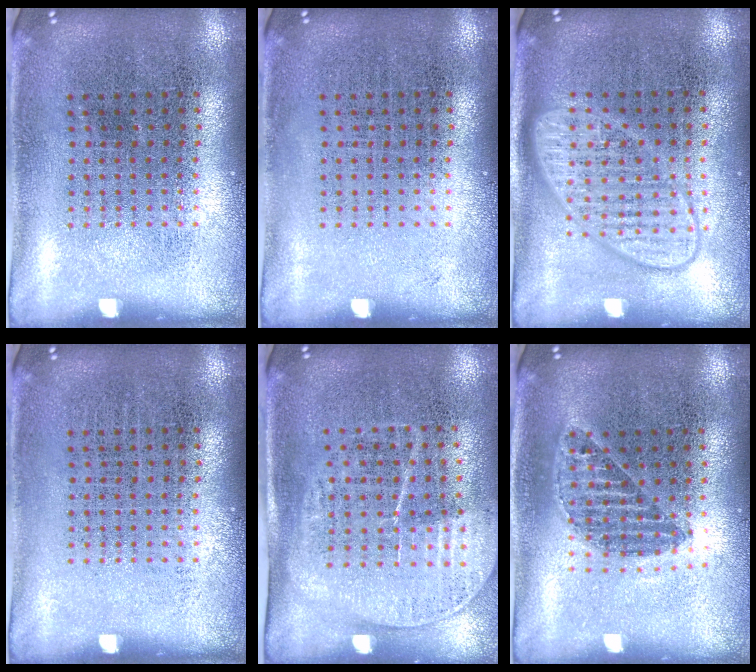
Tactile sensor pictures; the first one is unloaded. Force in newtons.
{"total": 0.0}
{"total": 2.8, "press": 2.8, "slide": 0.5}
{"total": 0.0}
{"total": 1.7, "press": 1.4, "slide": 0.9}
{"total": 1.2, "press": 1.0, "slide": 0.5}